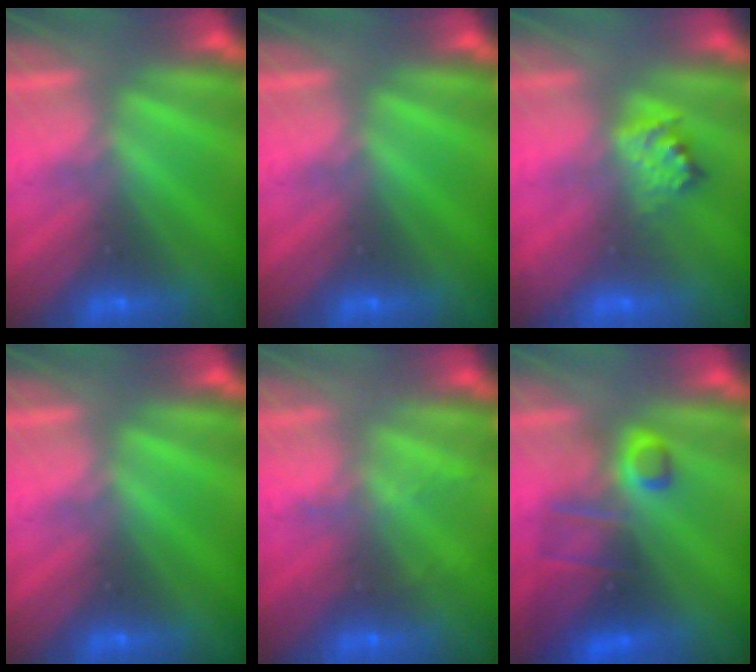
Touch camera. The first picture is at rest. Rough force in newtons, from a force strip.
{"total": 0.0}
{"total": 2.4}
{"total": 0.0}
{"total": 2.1}
{"total": 6.4}